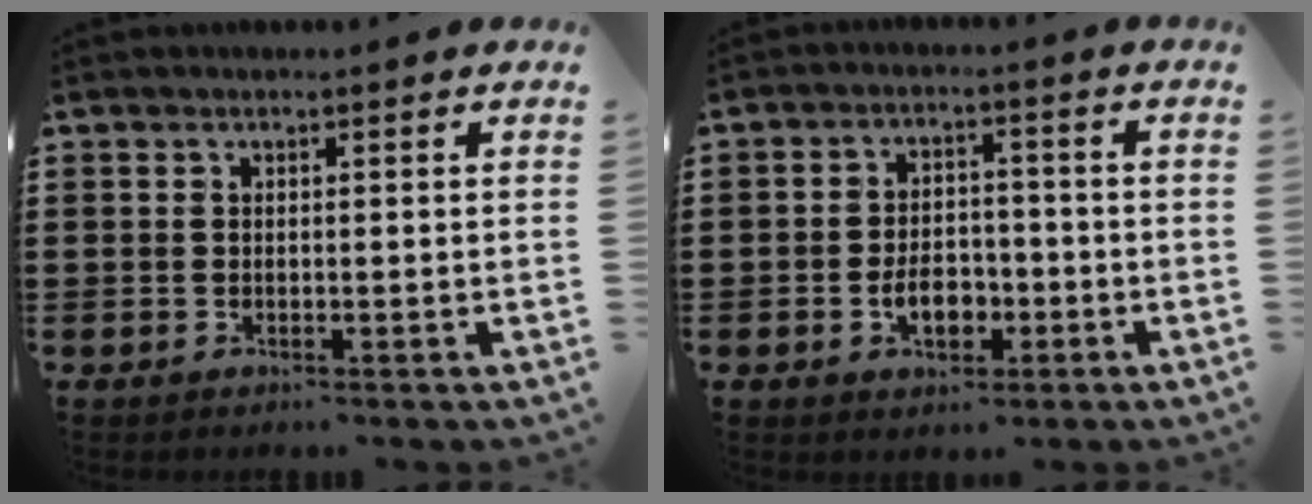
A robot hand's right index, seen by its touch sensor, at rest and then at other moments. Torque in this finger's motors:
{"motor_torque": [1.07, 1.06, 0.36, 0.07]}